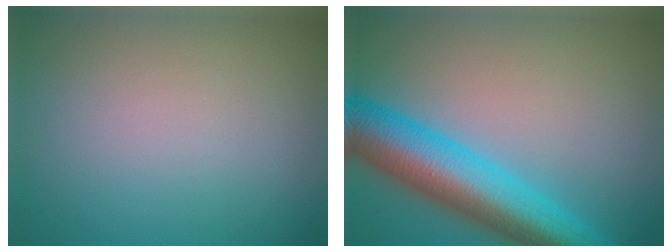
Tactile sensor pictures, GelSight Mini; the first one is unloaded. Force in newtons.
{"total": 9.2, "press": 9.2, "slide": 0.2}